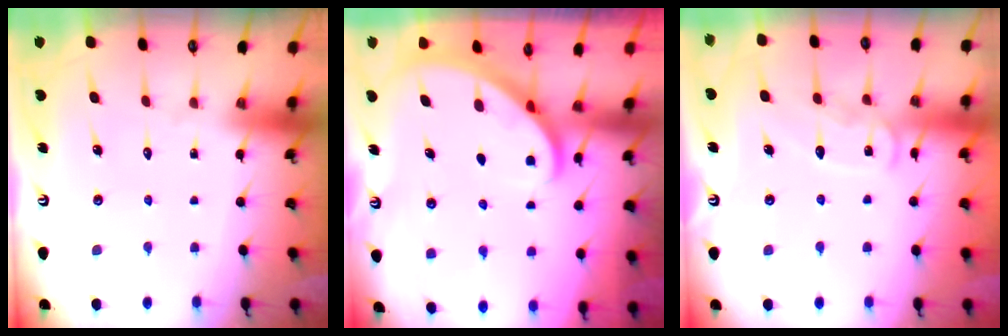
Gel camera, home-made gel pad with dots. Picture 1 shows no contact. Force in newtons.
{"total": 2.8, "press": 2.8, "slide": 0.1}
{"total": 9.4, "press": 9.4, "slide": 0.9}